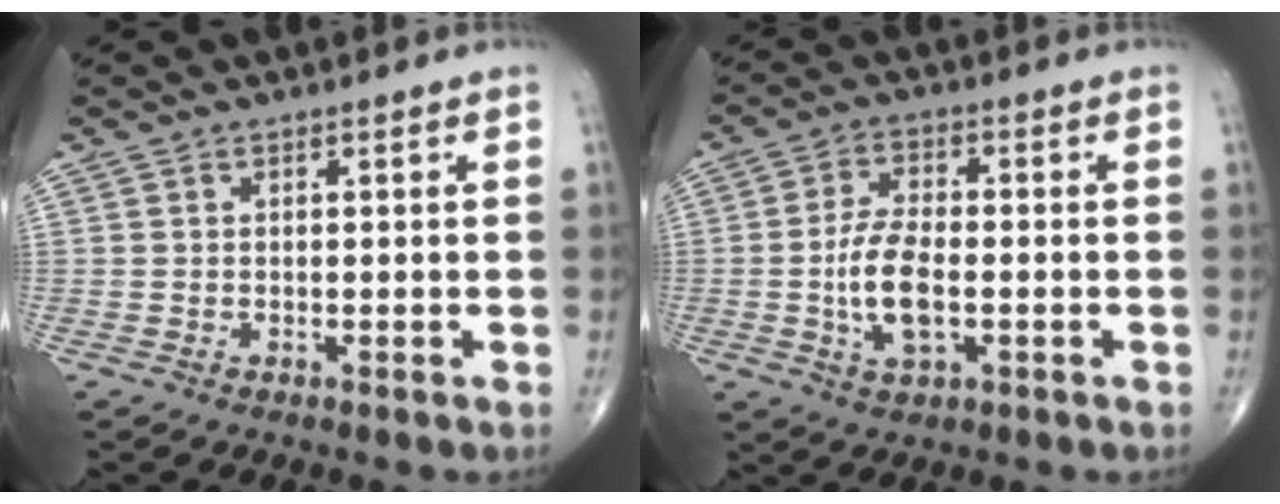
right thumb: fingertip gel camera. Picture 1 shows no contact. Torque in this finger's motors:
{"motor_torque": [0.35, -0.01, 0.95, 0.15, 0.24]}